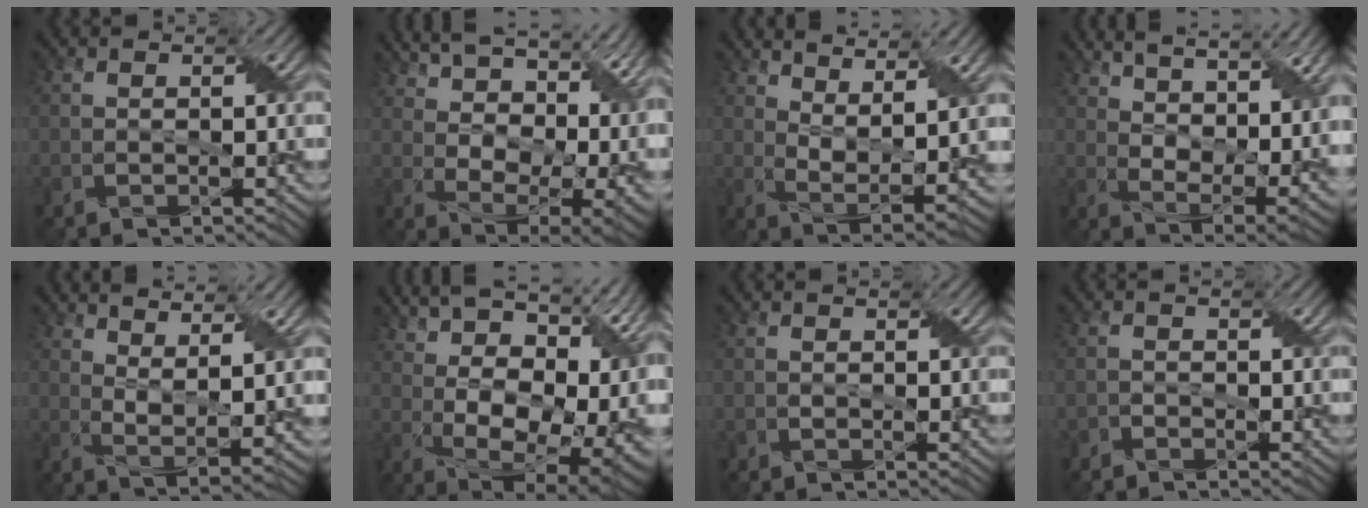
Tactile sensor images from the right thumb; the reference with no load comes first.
{"total": 17.4, "force": [9.3, 8.7, 11.8], "torque": [-0.196, 0.030, 0.156]}
{"total": 9.4, "force": [5.9, 2.6, 6.8], "torque": [-0.139, 0.000, 0.103]}
{"total": 14.7, "force": [8.2, 5.7, 10.7], "torque": [-0.193, 0.020, 0.134]}
{"total": 7.4, "force": [5.0, 1.7, 5.2], "torque": [-0.100, -0.005, 0.091]}
{"total": 20.0, "force": [6.8, 10.7, 15.4], "torque": [-0.246, 0.033, 0.148]}
{"total": 0.8, "force": [0.2, 0.7, 0.4], "torque": [-0.009, -0.002, 0.006]}
{"total": 1.1, "force": [-0.7, 0.8, 0.5], "torque": [-0.009, 0.000, -0.012]}